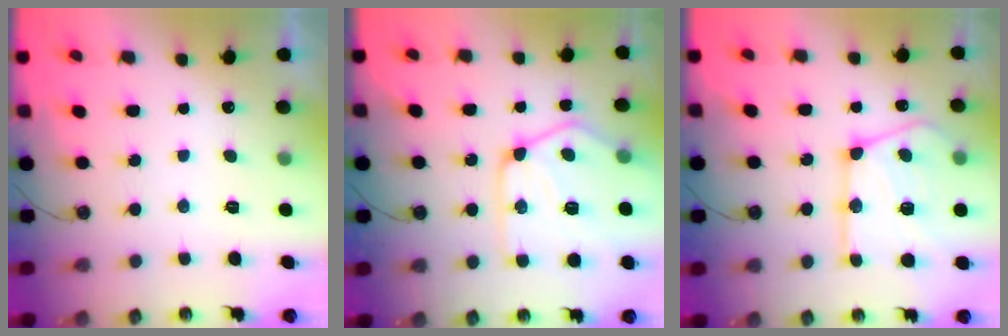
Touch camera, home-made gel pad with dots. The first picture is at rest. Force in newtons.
{"total": 15.4, "press": 15.4, "slide": 1.1}
{"total": 19.5, "press": 19.4, "slide": 1.7}